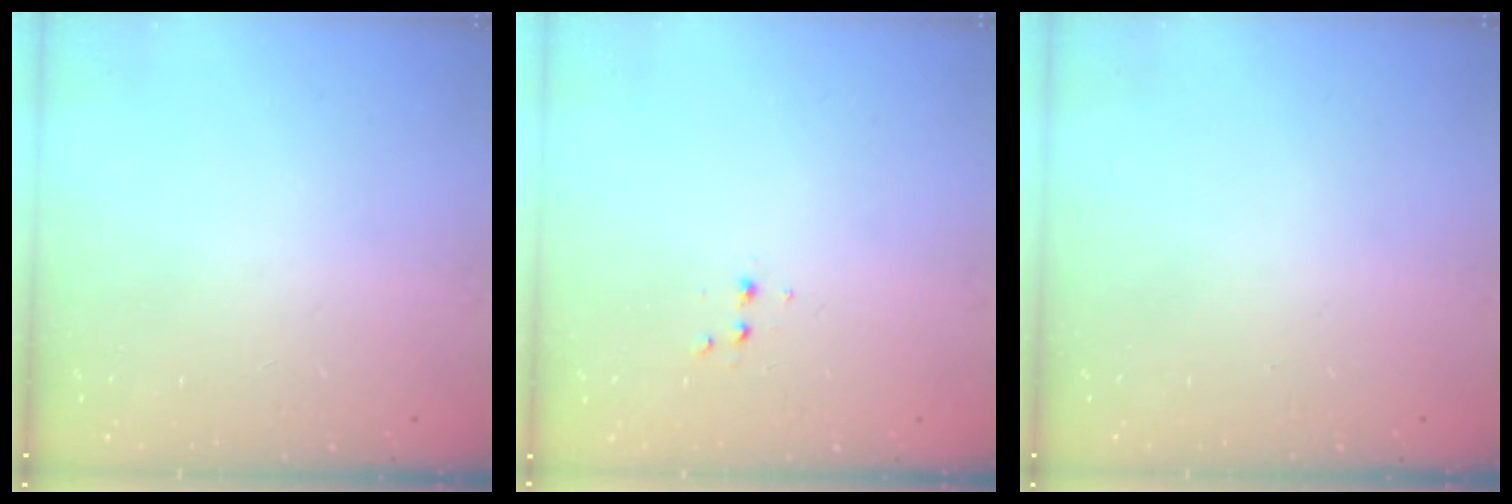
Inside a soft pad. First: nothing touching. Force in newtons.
{"total": 3.1, "press": 3.0, "slide": 0.9}
{"total": 0.0}